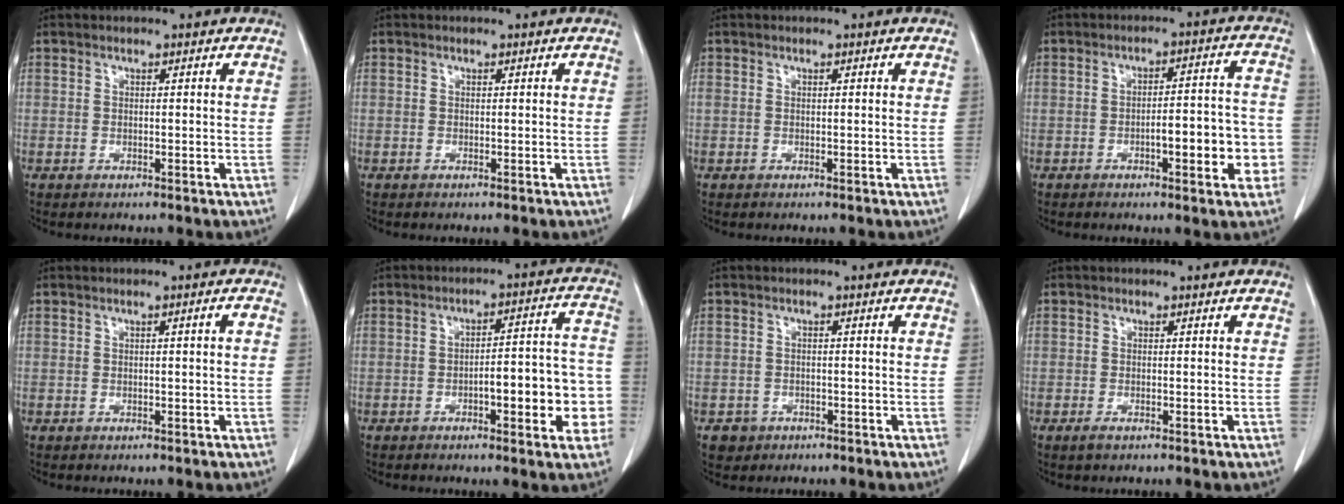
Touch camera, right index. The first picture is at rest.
{"total": 0.0}
{"total": 0.0}
{"total": 8.8, "force": [-2.8, 2.1, 8.1], "torque": [-0.102, 0.024, -0.032]}
{"total": 0.9, "force": [-0.1, -0.1, 0.9], "torque": [-0.015, 0.001, 0.001]}
{"total": 11.0, "force": [-3.2, 2.8, 10.1], "torque": [-0.118, 0.033, -0.038]}
{"total": 2.4, "force": [-1.2, 2.1, 0.1], "torque": [-0.001, 0.010, -0.017]}
{"total": 1.0, "force": [-0.7, 0.3, 0.7], "torque": [-0.015, -0.002, -0.010]}